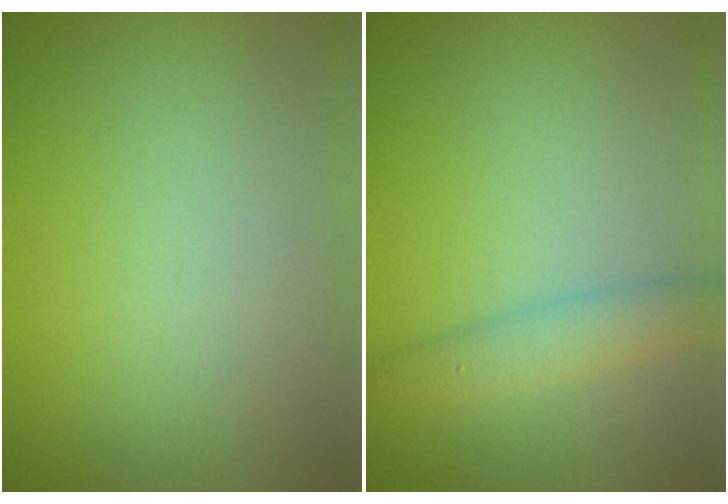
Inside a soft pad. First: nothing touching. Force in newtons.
{"total": 2.9, "press": 2.9, "slide": 0.1}